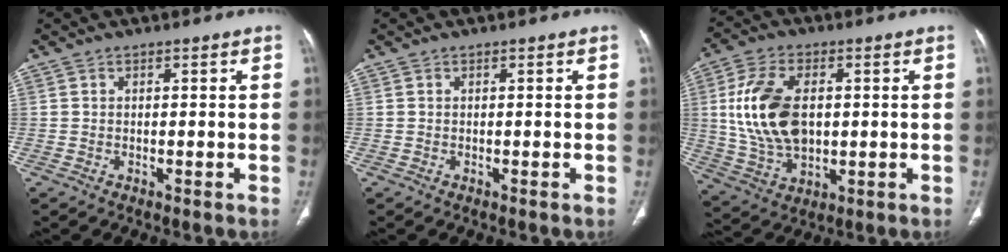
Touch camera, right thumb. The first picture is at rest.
{"total": 0.0}
{"total": 15.1, "force": [1.7, 9.3, 11.8], "torque": [-0.221, -0.003, 0.037]}